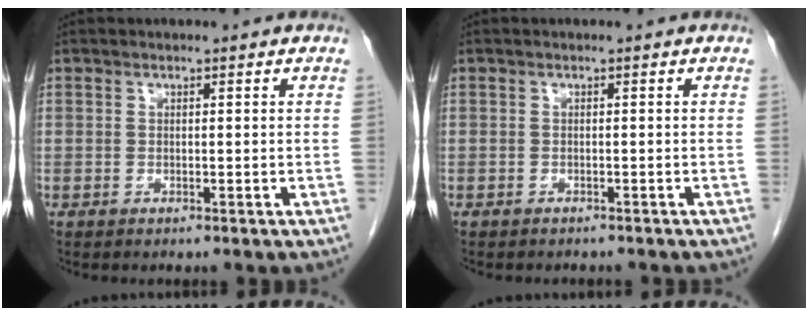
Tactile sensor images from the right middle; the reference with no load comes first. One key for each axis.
{"total": 3.1, "fx": -2.8, "fy": 0.9, "fz": 0.9, "tx": -0.018, "ty": -0.006, "tz": -0.032}